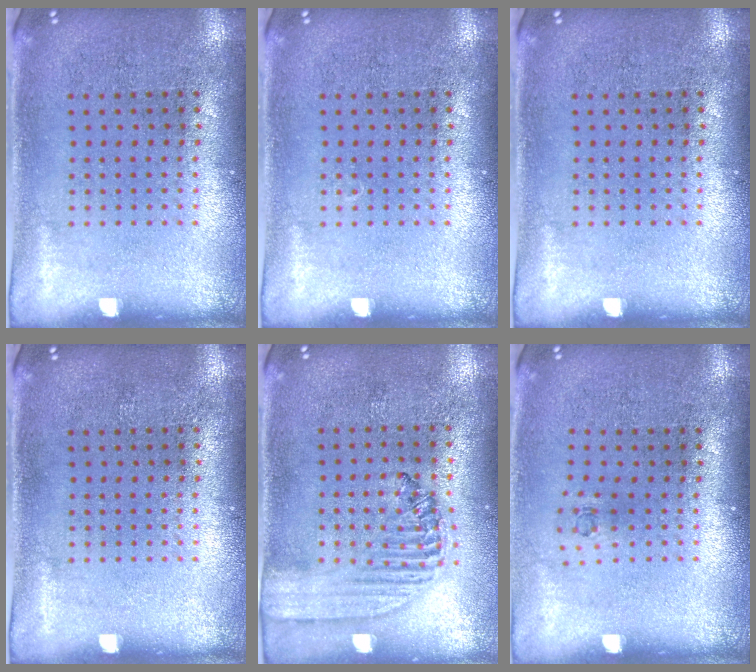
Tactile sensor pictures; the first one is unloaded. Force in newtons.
{"total": 0.0}
{"total": 0.0}
{"total": 0.0}
{"total": 1.5, "press": 1.4, "slide": 0.5}
{"total": 0.6, "press": 0.2, "slide": 0.5}